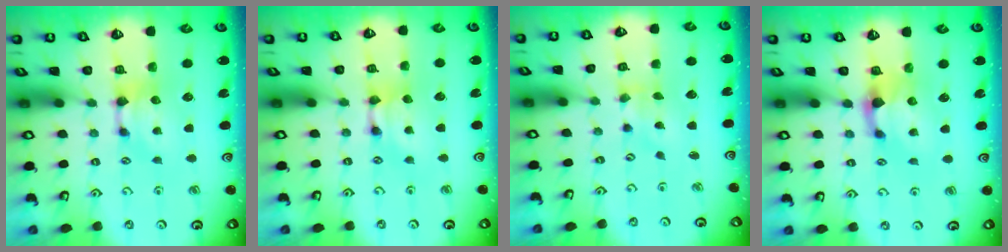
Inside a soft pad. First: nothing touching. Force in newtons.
{"total": 1.6, "press": 1.6, "slide": 0.2}
{"total": 1.7, "press": 1.3, "slide": 1.1}
{"total": 1.6, "press": 0.6, "slide": 1.5}